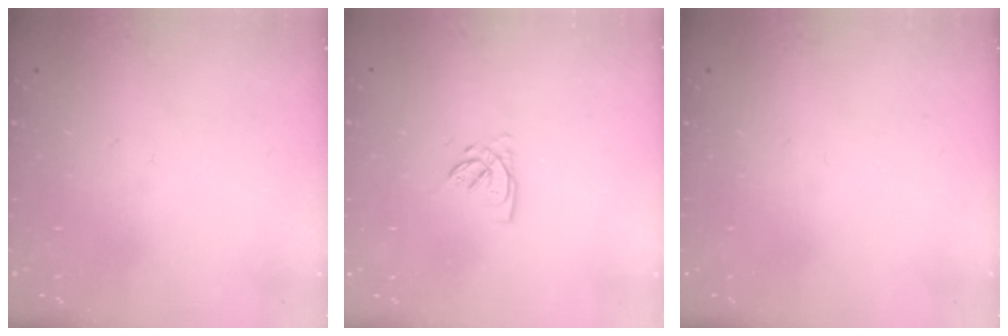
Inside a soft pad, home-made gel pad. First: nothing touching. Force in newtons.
{"total": 2.8, "press": 2.8, "slide": 0.1}
{"total": 0.0}